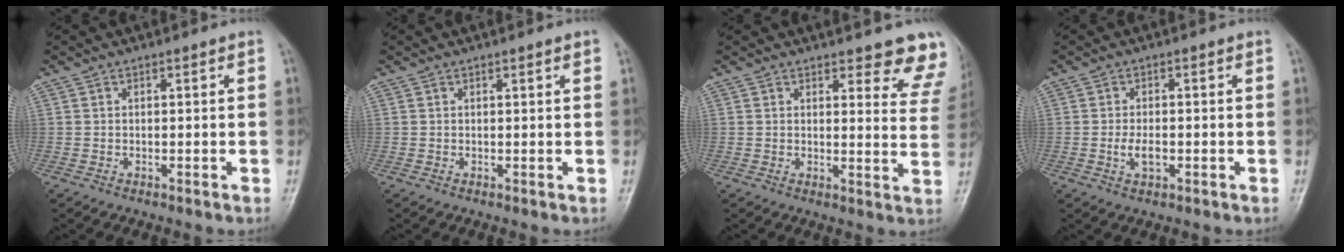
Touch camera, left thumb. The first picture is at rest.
{"total": 1.1, "force": [0.6, 0.1, 1.0], "torque": [-0.014, 0.000, 0.006]}
{"total": 9.4, "force": [8.3, 2.7, 3.5], "torque": [0.006, -0.049, 0.068]}
{"total": 3.3, "force": [-0.8, 1.7, 2.7], "torque": [-0.050, 0.001, -0.016]}